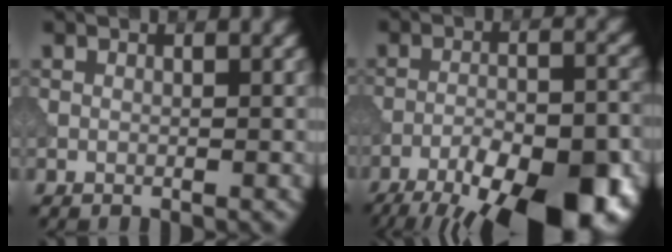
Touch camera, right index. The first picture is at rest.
{"total": 15.5, "force": [-10.4, 5.4, 10.2], "torque": [-0.137, -0.026, -0.147]}